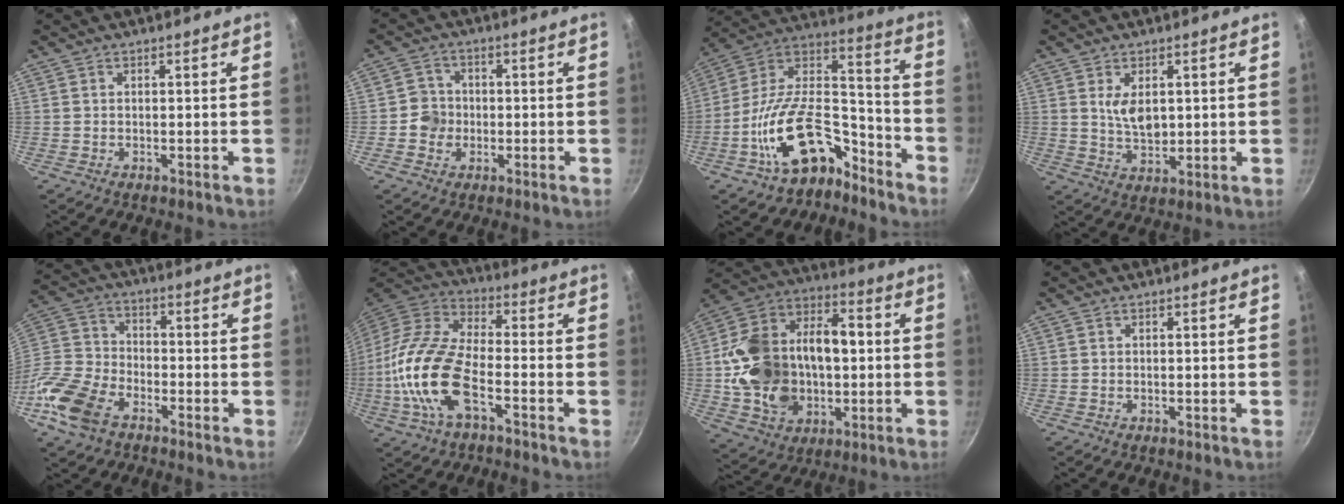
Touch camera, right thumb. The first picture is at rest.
{"total": 4.7, "force": [-0.9, 4.4, 1.3], "torque": [0.003, 0.011, -0.021]}
{"total": 18.3, "force": [-10.6, 9.7, 11.3], "torque": [-0.181, 0.112, -0.193]}
{"total": 5.8, "force": [1.6, 3.3, 4.5], "torque": [-0.065, -0.016, 0.036]}
{"total": 14.4, "force": [-7.9, 8.6, 8.4], "torque": [-0.179, 0.027, -0.164]}
{"total": 18.0, "force": [-5.7, 8.5, 14.8], "torque": [-0.316, 0.032, -0.111]}
{"total": 24.3, "force": [-0.6, 16.8, 17.5], "torque": [-0.298, 0.025, 0.000]}
{"total": 0.0}